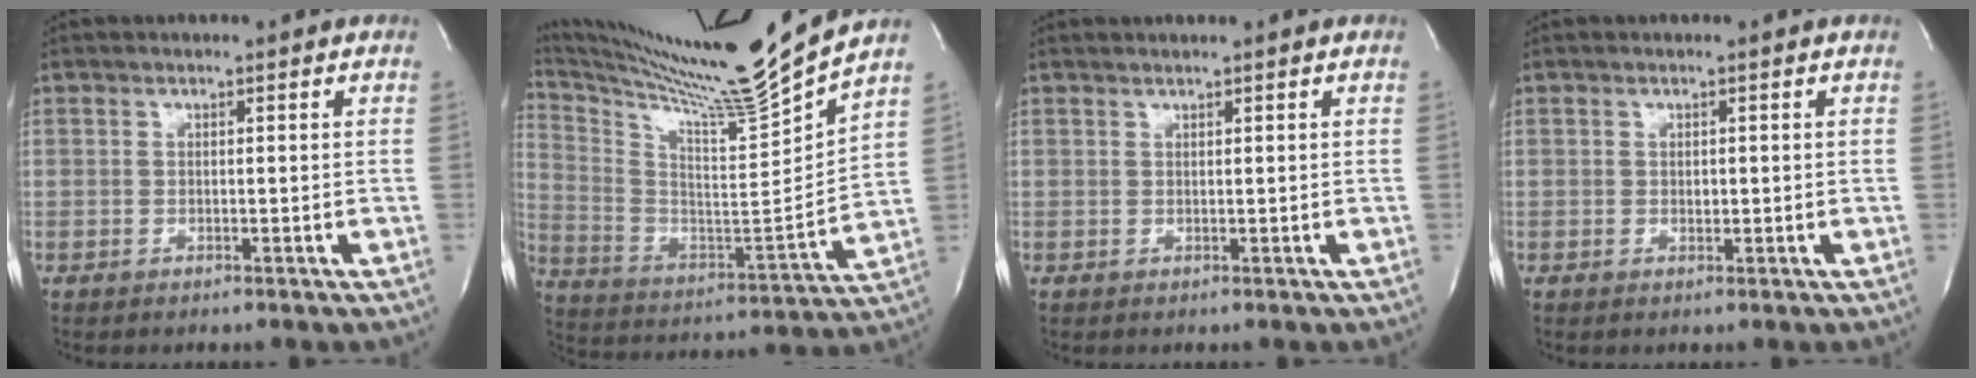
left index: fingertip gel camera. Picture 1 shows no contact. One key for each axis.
{"total": 21.7, "fx": 19.0, "fy": -3.2, "fz": 10.1, "tx": -0.193, "ty": -0.078, "tz": 0.308}
{"total": 1.3, "fx": 1.1, "fy": -0.3, "fz": 0.5, "tx": -0.007, "ty": 0.003, "tz": 0.022}
{"total": 0.9, "fx": 0.3, "fy": 0.4, "fz": 0.7, "tx": -0.007, "ty": 0.000, "tz": 0.007}